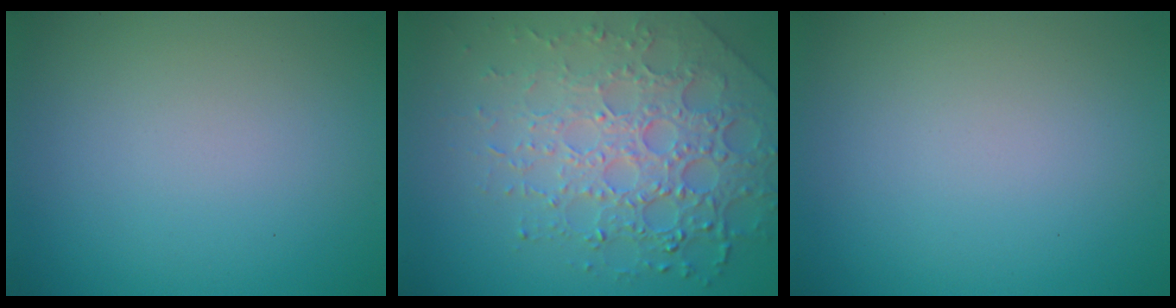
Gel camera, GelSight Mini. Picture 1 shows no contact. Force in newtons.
{"total": 7.8, "press": 5.5, "slide": 5.5}
{"total": 0.0}